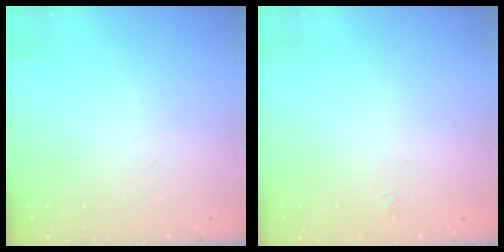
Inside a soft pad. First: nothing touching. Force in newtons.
{"total": 1.3, "press": 1.2, "slide": 0.2}